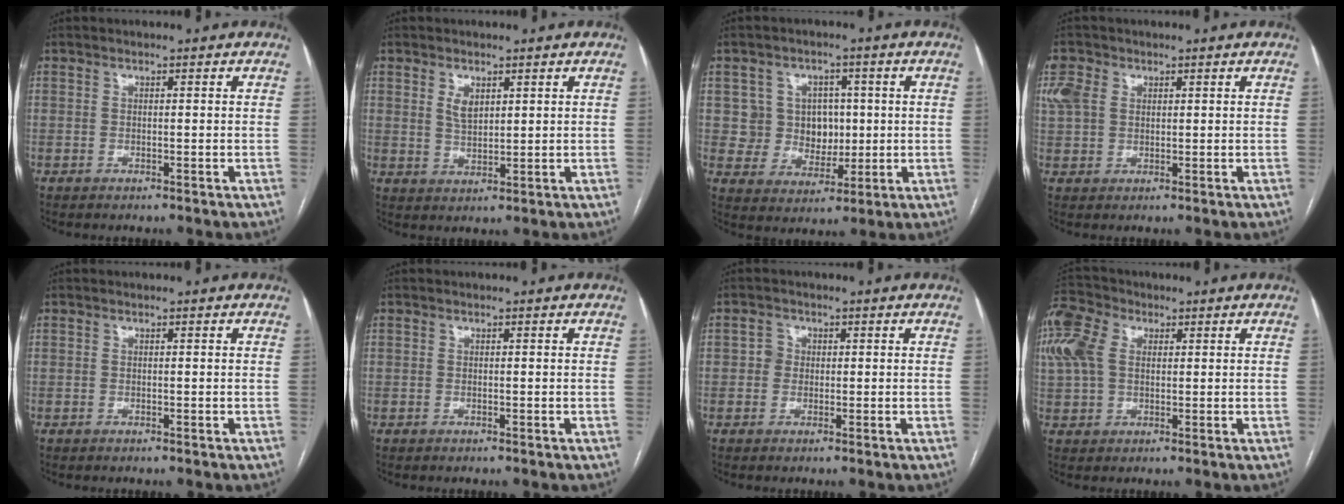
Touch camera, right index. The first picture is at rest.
{"total": 3.1, "force": [1.5, 1.6, 2.2], "torque": [-0.044, -0.002, 0.034]}
{"total": 7.2, "force": [1.4, 6.8, 1.8], "torque": [-0.025, 0.023, 0.036]}
{"total": 4.4, "force": [1.7, 3.5, 2.2], "torque": [-0.071, 0.017, 0.038]}
{"total": 0.0}
{"total": 0.0}
{"total": 1.8, "force": [0.2, 1.7, 0.5], "torque": [-0.007, 0.005, 0.004]}
{"total": 13.5, "force": [4.3, 9.7, 8.4], "torque": [-0.239, 0.047, 0.081]}